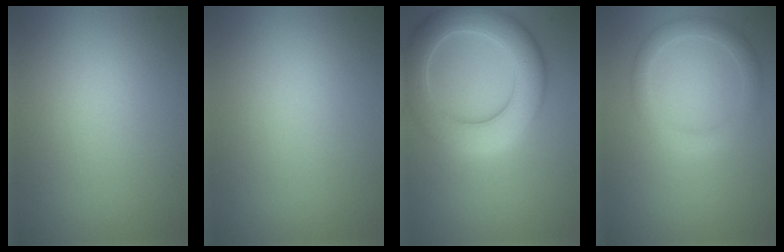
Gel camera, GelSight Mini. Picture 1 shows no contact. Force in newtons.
{"total": 0.0}
{"total": 7.5, "press": 7.5, "slide": 0.7}
{"total": 2.4, "press": 2.4, "slide": 0.1}